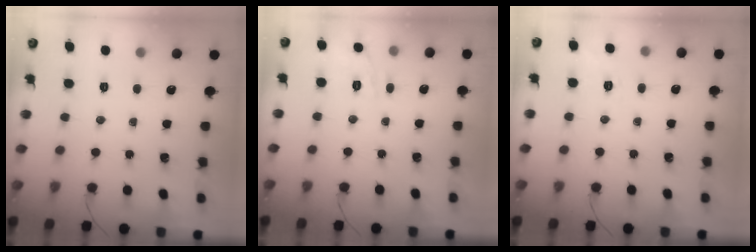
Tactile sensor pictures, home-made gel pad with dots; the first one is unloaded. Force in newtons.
{"total": 7.9, "press": 7.7, "slide": 1.7}
{"total": 2.0, "press": 0.9, "slide": 1.8}